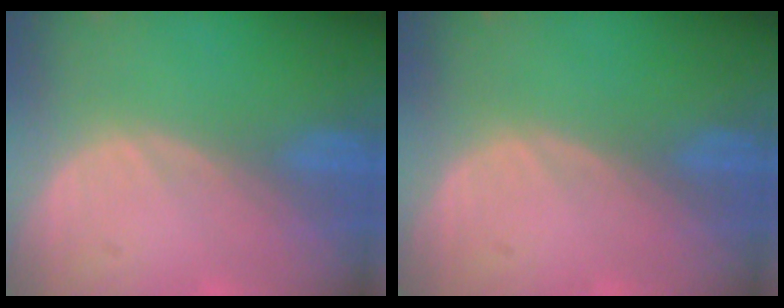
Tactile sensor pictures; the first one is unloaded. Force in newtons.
{"total": 0.0}